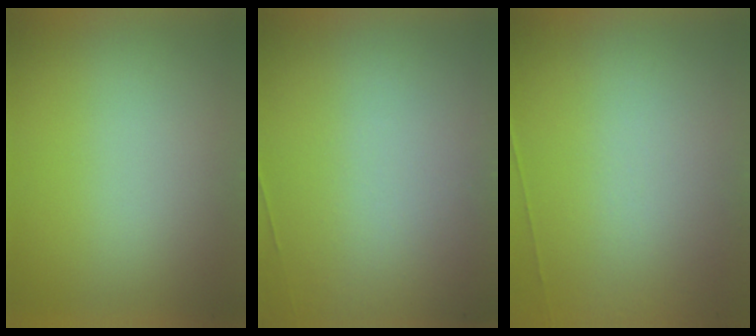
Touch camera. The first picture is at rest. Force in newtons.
{"total": 4.5}
{"total": 6.6}